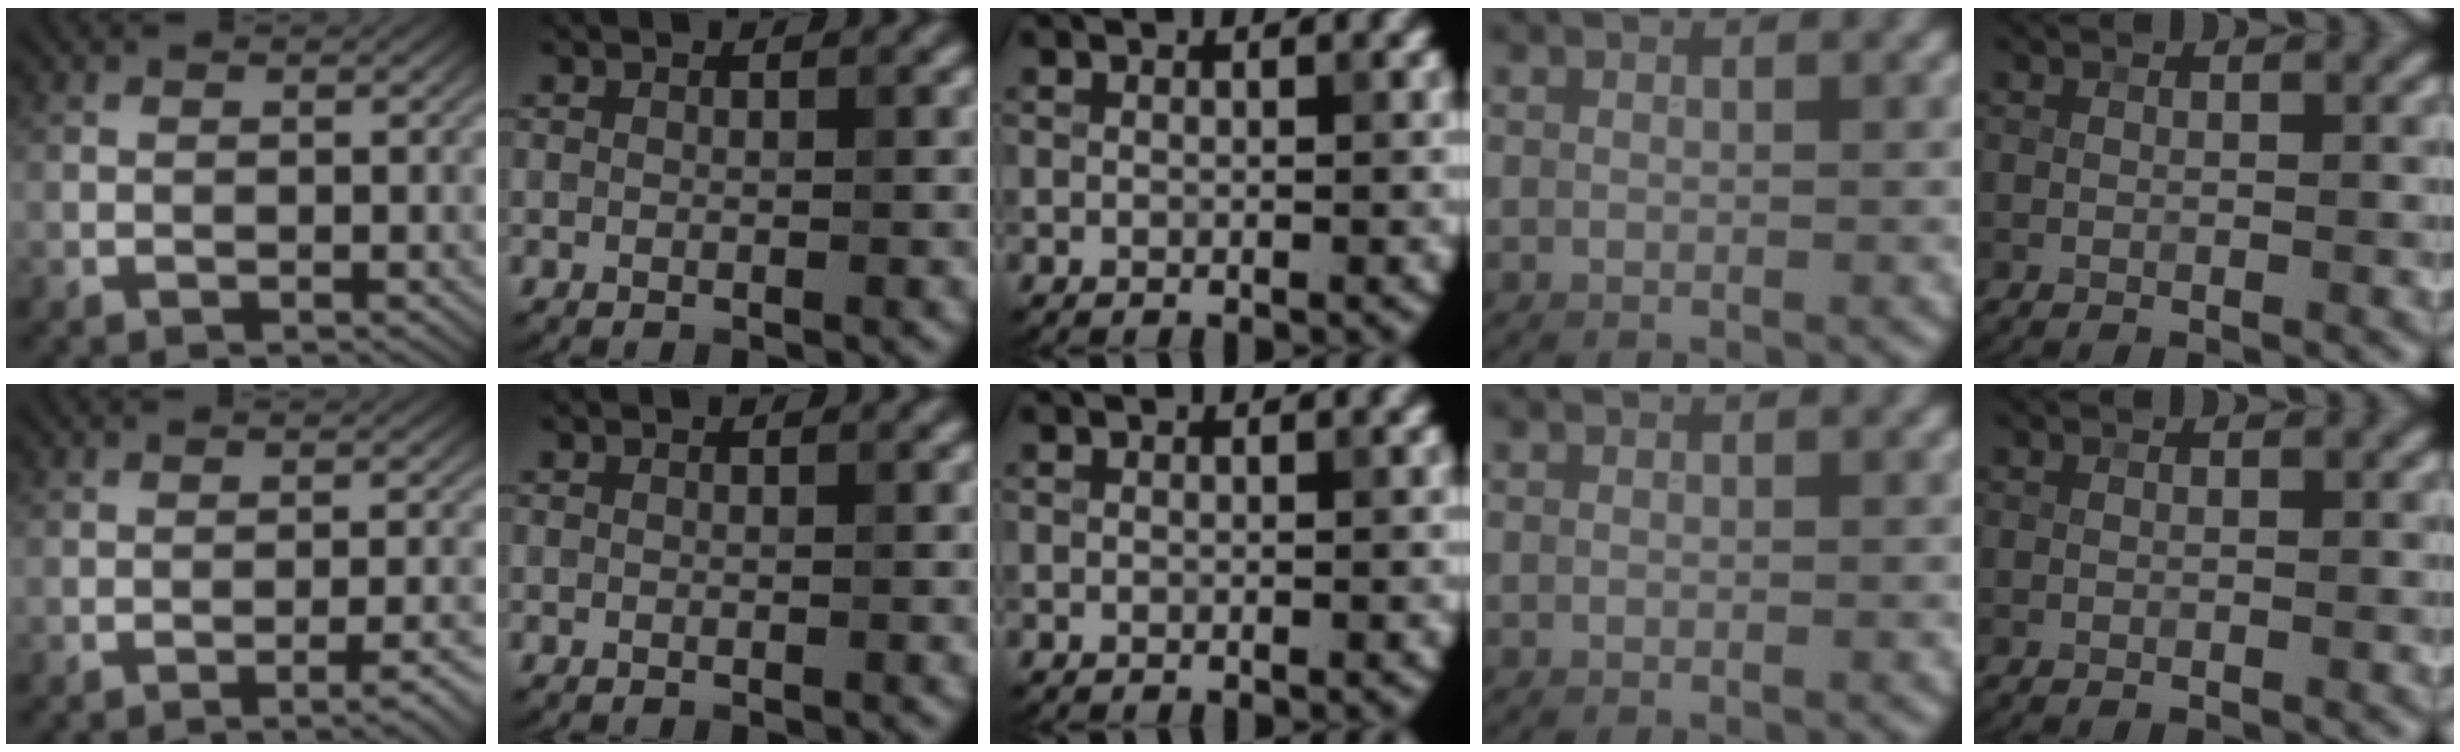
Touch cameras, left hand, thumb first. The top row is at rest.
{"thumb": {"total": 2.2, "force": [-1.6, -0.4, 1.4], "torque": [-0.025, 0.006, -0.025]}}